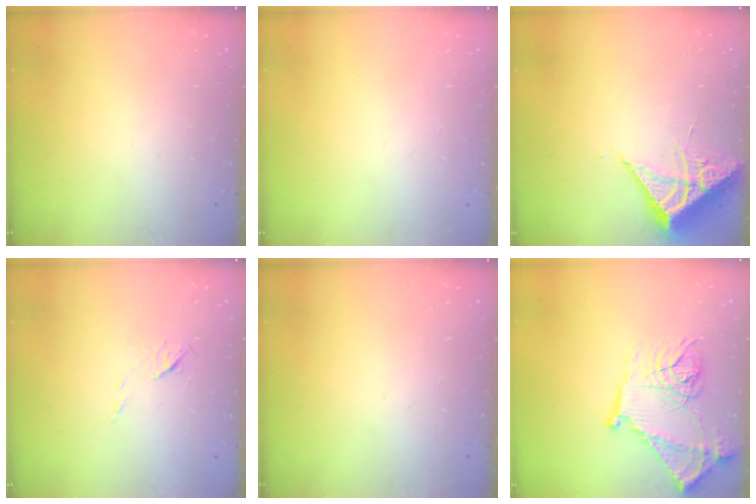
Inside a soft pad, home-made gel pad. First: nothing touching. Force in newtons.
{"total": 0.0}
{"total": 6.2, "press": 6.2, "slide": 0.4}
{"total": 5.1, "press": 5.0, "slide": 0.8}
{"total": 0.0}
{"total": 16.5, "press": 16.5, "slide": 1.3}